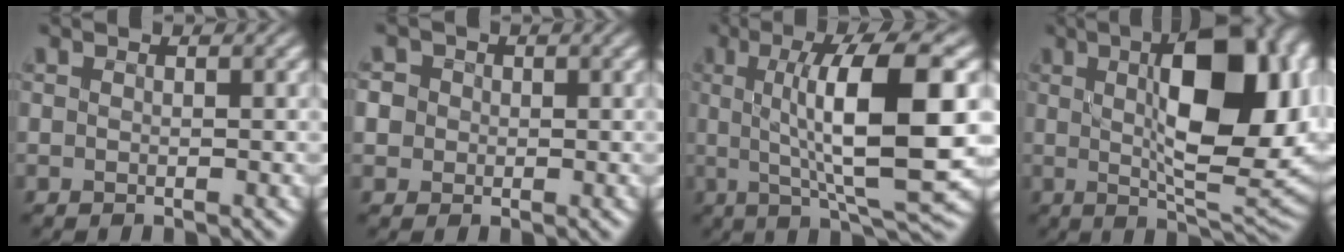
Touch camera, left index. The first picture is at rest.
{"total": 2.0, "force": [0.1, 2.0, 0.4], "torque": [-0.016, 0.011, 0.007]}
{"total": 10.9, "force": [1.0, 2.3, 10.7], "torque": [-0.159, 0.005, 0.027]}
{"total": 13.2, "force": [2.3, 4.5, 12.2], "torque": [-0.177, 0.006, 0.039]}